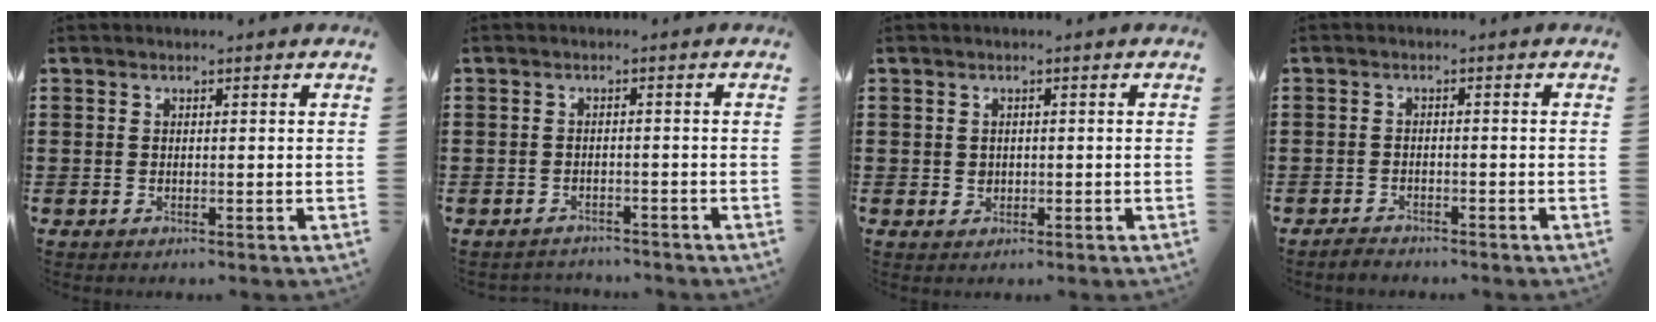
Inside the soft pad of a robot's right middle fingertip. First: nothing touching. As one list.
[{"total": 1.7, "force": [-1.6, 0.3, -0.2], "torque": [-0.003, 0.001, -0.037]}, {"total": 1.1, "force": [0.2, 1.1, 0.3], "torque": [-0.009, 0.006, 0.003]}, {"total": 1.7, "force": [-1.6, 0.4, 0.0], "torque": [-0.005, 0.003, -0.036]}]